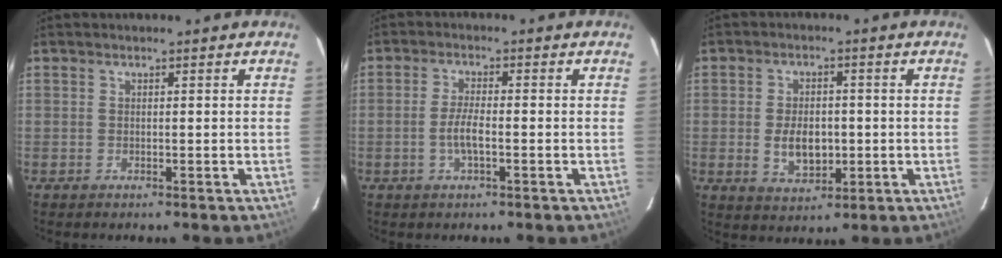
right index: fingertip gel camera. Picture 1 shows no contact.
{"total": 3.7, "force": [-1.2, 0.8, 3.4], "torque": [-0.070, -0.002, -0.023]}
{"total": 7.0, "force": [-1.0, 4.4, 5.4], "torque": [-0.103, -0.005, -0.009]}